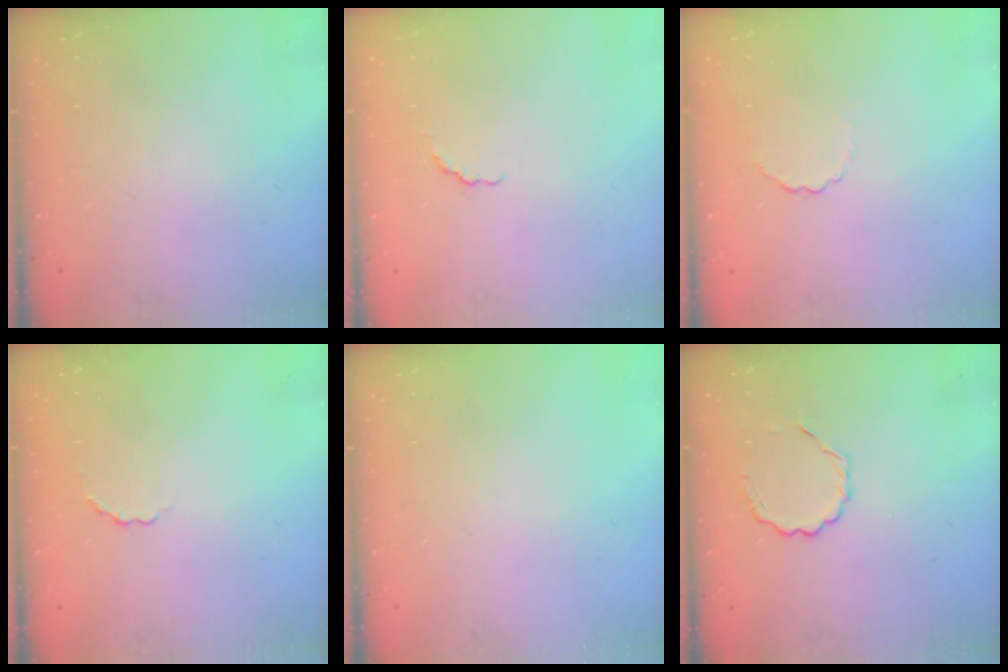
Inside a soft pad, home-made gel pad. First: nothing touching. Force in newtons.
{"total": 1.5, "press": 1.3, "slide": 0.7}
{"total": 2.6, "press": 2.4, "slide": 0.9}
{"total": 2.4, "press": 2.2, "slide": 1.0}
{"total": 0.0}
{"total": 3.8, "press": 3.6, "slide": 1.1}